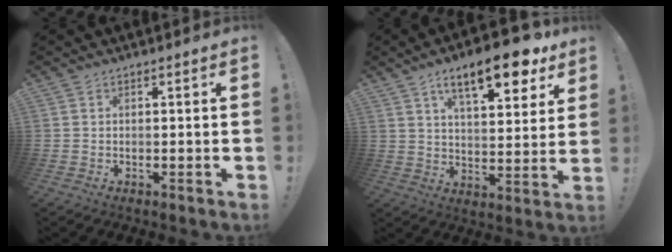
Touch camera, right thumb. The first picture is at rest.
{"total": 16.1, "force": [9.4, 5.0, 12.2], "torque": [-0.183, -0.049, 0.147]}